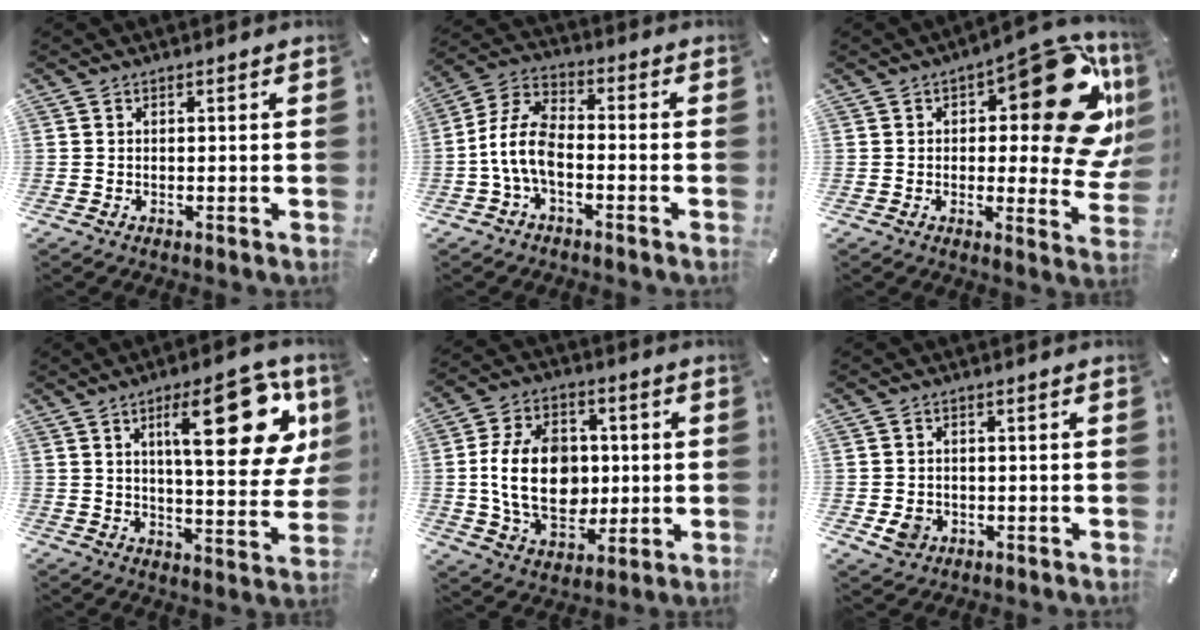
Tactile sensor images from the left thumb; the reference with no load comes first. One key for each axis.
{"total": 9.8, "fx": -3.2, "fy": 5.4, "fz": 7.5, "tx": -0.167, "ty": 0.008, "tz": -0.059}
{"total": 25.2, "fx": 8.2, "fy": 10.9, "fz": 21.2, "tx": -0.248, "ty": -0.060, "tz": 0.135}
{"total": 22.7, "fx": 8.8, "fy": 8.2, "fz": 19.2, "tx": -0.262, "ty": -0.034, "tz": 0.124}
{"total": 17.6, "fx": 0.0, "fy": 12.8, "fz": 12.0, "tx": -0.249, "ty": 0.011, "tz": 0.001}
{"total": 4.5, "fx": -1.2, "fy": 3.8, "fz": 2.0, "tx": -0.036, "ty": -0.001, "tz": -0.022}